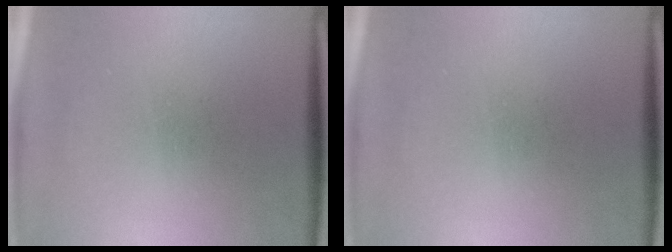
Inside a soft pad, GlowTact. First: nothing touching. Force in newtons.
{"total": 0.0}